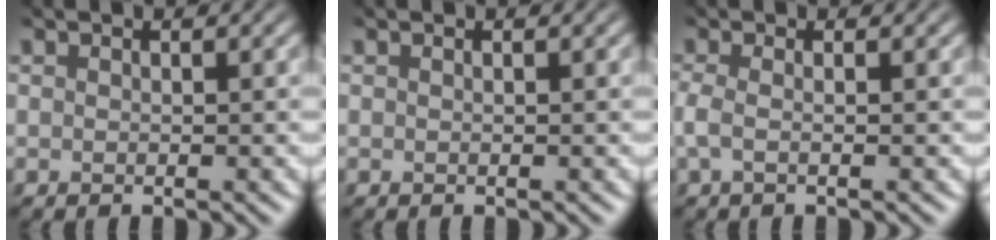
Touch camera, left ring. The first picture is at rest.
{"total": 0.0}
{"total": 1.5, "force": [-0.6, 0.3, 1.4], "torque": [-0.026, 0.001, -0.011]}